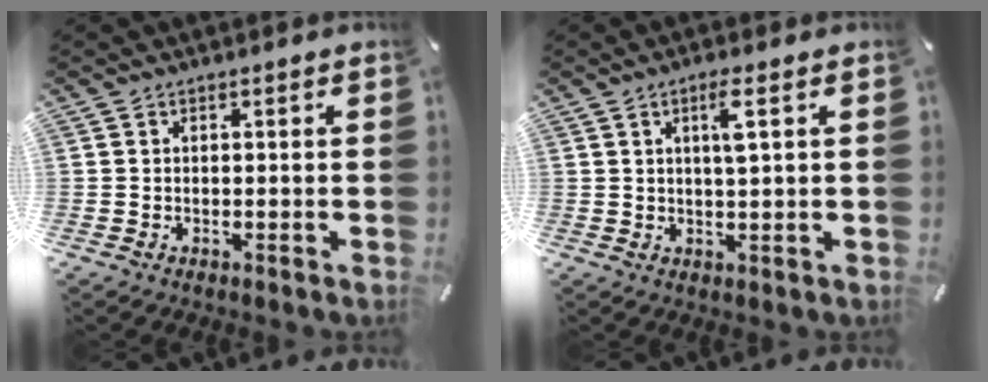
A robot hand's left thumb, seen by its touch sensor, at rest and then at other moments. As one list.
[{"total": 4.5, "force": [1.6, 0.6, 4.2], "torque": [-0.078, -0.001, 0.022]}]